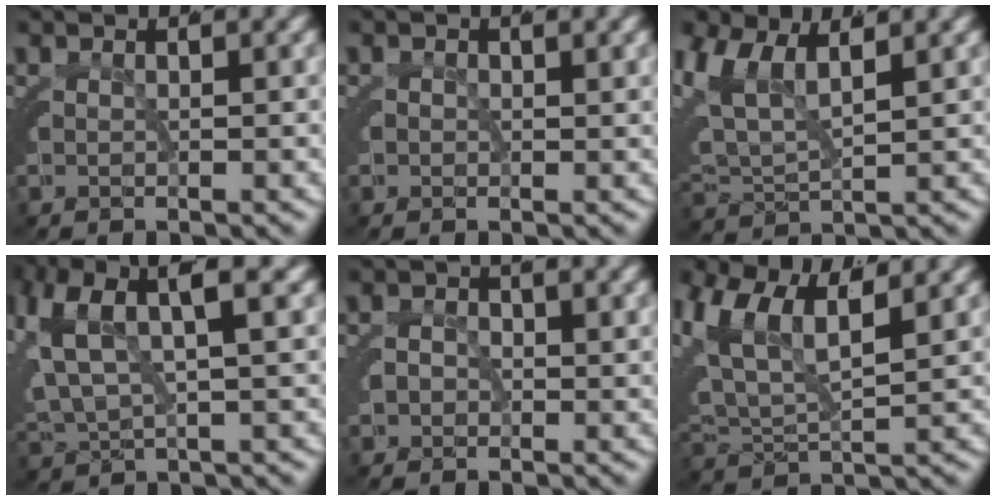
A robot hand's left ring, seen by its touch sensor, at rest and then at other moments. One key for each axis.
{"total": 1.0, "fx": -0.1, "fy": 0.9, "fz": 0.3, "tx": -0.001, "ty": -0.004, "tz": 0.000}
{"total": 7.1, "fx": 2.0, "fy": 5.7, "fz": 3.8, "tx": -0.112, "ty": -0.014, "tz": 0.032}
{"total": 7.9, "fx": 2.2, "fy": 5.4, "fz": 5.4, "tx": -0.129, "ty": -0.005, "tz": 0.038}
{"total": 3.2, "fx": -0.3, "fy": 3.1, "fz": 1.0, "tx": -0.013, "ty": -0.010, "tz": -0.004}
{"total": 8.3, "fx": 2.6, "fy": 6.4, "fz": 4.6, "tx": -0.132, "ty": -0.016, "tz": 0.040}